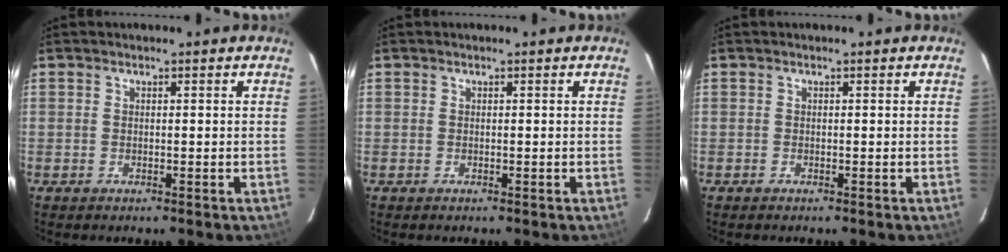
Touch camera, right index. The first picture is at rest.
{"total": 0.0}
{"total": 0.0}